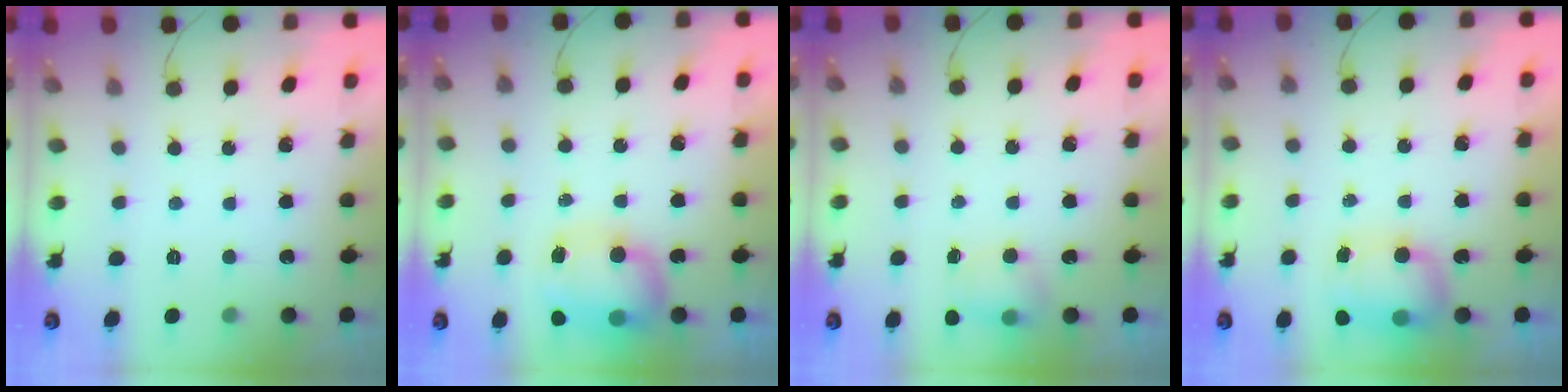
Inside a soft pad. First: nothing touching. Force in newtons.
{"total": 9.7, "press": 9.3, "slide": 2.7}
{"total": 5.2, "press": 5.1, "slide": 1.1}
{"total": 7.5, "press": 7.4, "slide": 1.3}